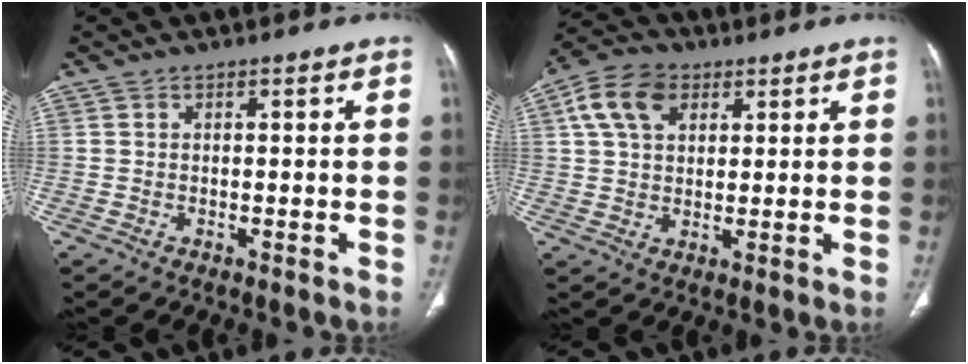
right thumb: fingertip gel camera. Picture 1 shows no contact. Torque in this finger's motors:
{"motor_torque": [-0.87, 1.11, 0.29, -0.15, 0.06]}